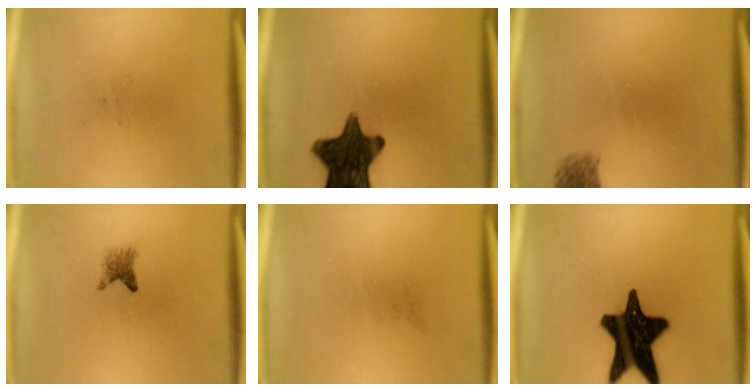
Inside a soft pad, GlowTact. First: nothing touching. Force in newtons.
{"total": 13.8}
{"total": 1.9}
{"total": 2.0}
{"total": 0.0}
{"total": 19.6}